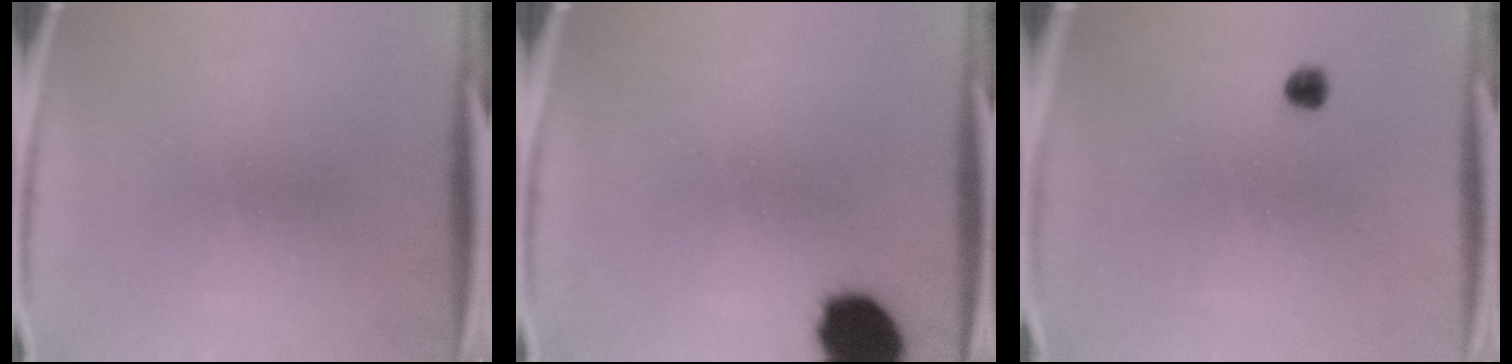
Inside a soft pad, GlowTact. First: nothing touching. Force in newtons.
{"total": 13.3}
{"total": 2.4}